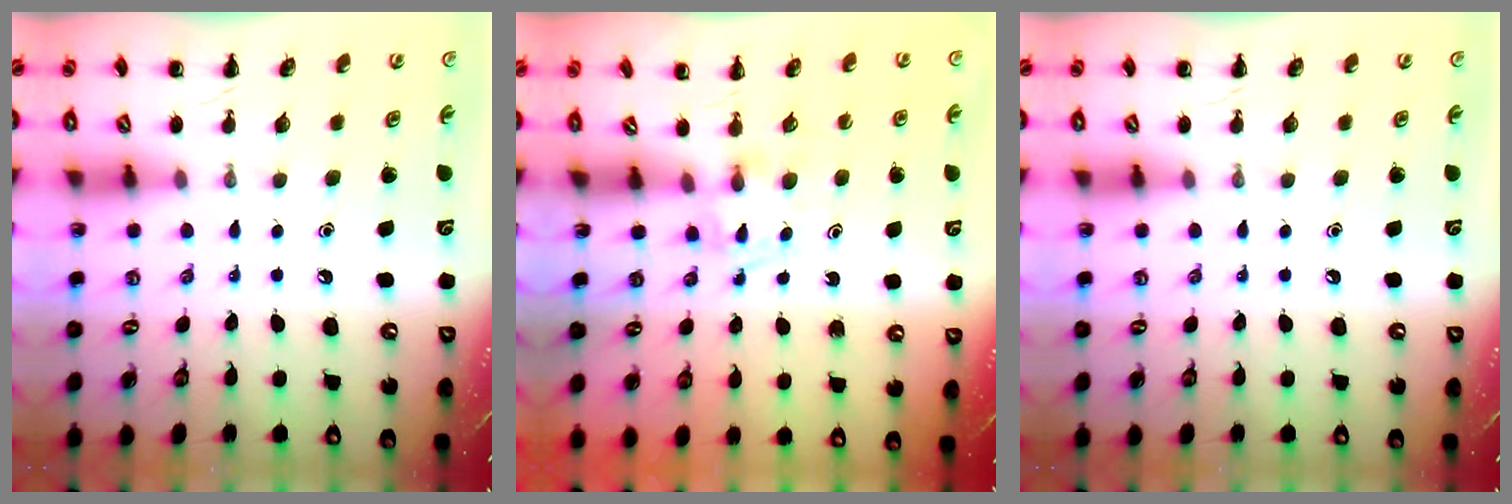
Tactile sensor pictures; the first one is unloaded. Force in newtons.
{"total": 3.3, "press": 3.0, "slide": 1.3}
{"total": 0.0}